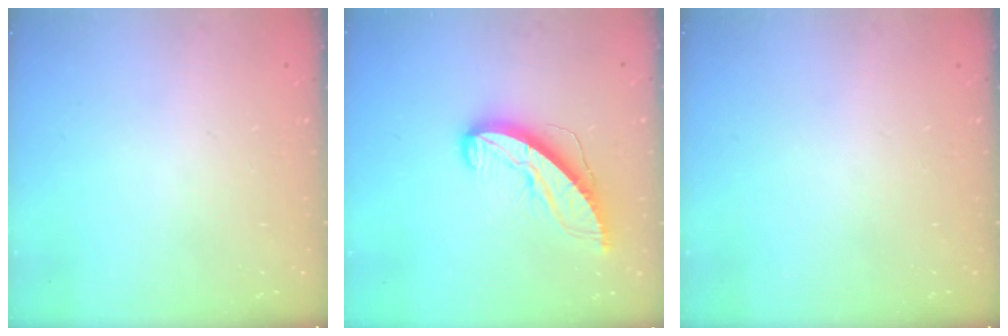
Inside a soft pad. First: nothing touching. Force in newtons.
{"total": 10.6, "press": 10.6, "slide": 0.8}
{"total": 0.0}